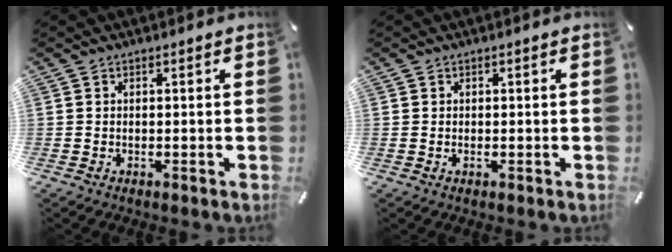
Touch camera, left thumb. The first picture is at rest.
{"total": 0.7, "force": [-0.2, 0.3, 0.5], "torque": [-0.002, -0.005, -0.005]}